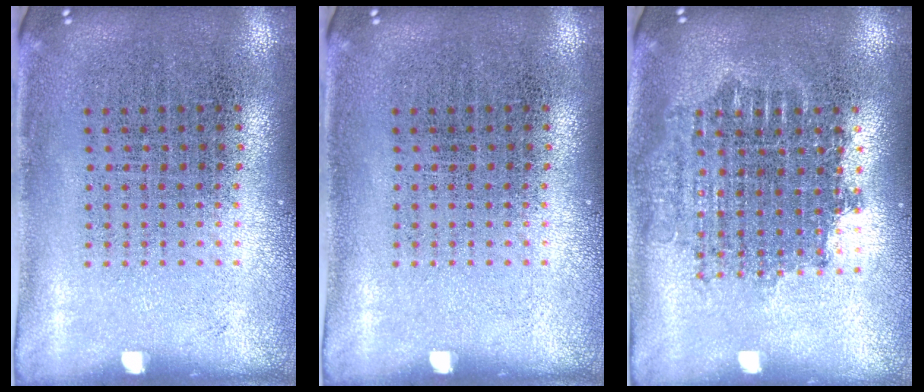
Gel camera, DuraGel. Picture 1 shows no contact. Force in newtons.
{"total": 0.0}
{"total": 1.7, "press": 1.4, "slide": 1.0}